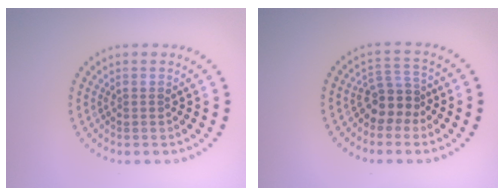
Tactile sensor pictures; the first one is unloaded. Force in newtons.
{"total": 2.8, "press": 2.3, "slide": 1.6}